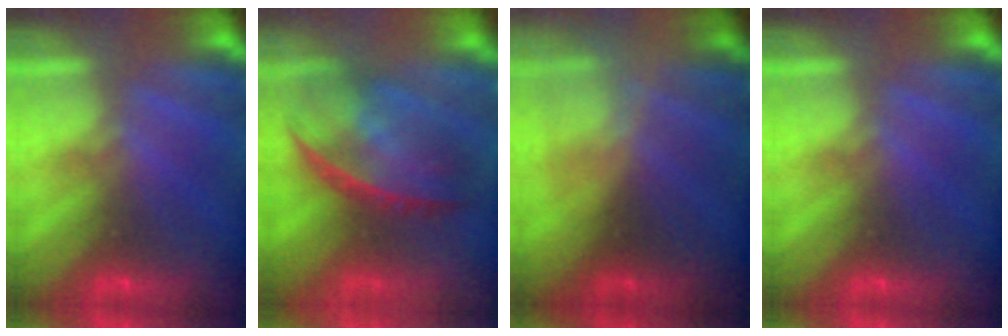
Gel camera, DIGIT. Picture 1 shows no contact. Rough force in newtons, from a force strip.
{"total": 9.1}
{"total": 2.3}
{"total": 0.0}